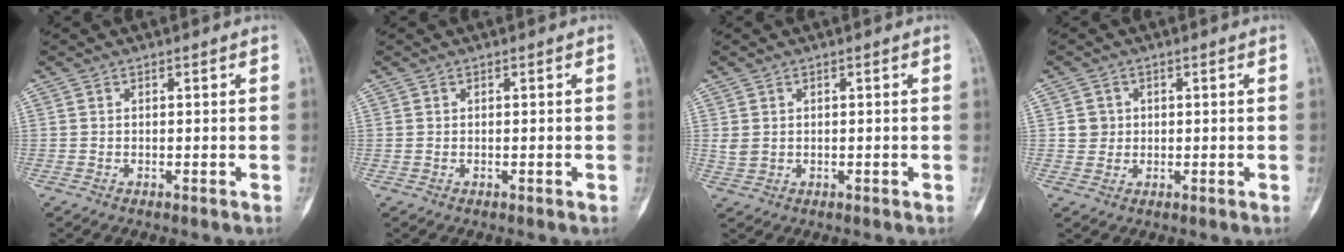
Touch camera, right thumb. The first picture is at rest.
{"total": 0.6, "force": [-0.1, 0.4, 0.5], "torque": [-0.010, 0.004, 0.003]}
{"total": 2.2, "force": [0.3, 1.8, 1.2], "torque": [-0.023, 0.002, 0.011]}
{"total": 2.8, "force": [0.5, 2.7, 0.5], "torque": [0.008, 0.002, 0.009]}